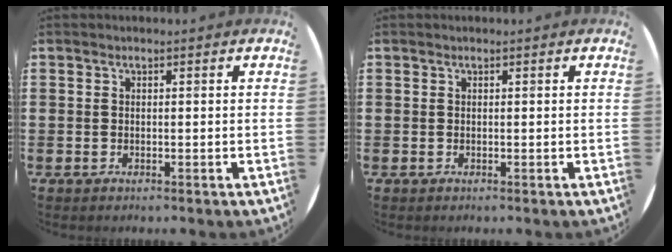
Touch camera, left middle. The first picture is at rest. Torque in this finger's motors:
{"motor_torque": [-0.14, 0.02, -0.01, 0.00]}